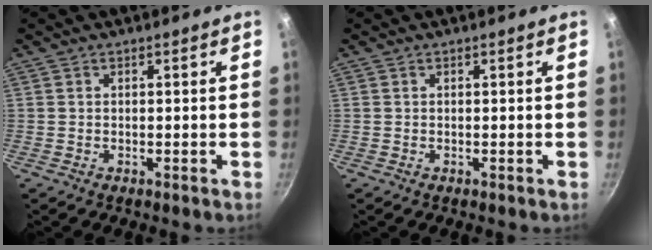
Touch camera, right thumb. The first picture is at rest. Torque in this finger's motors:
{"motor_torque": [0.00, 0.00, -0.07, 0.06, 0.00]}